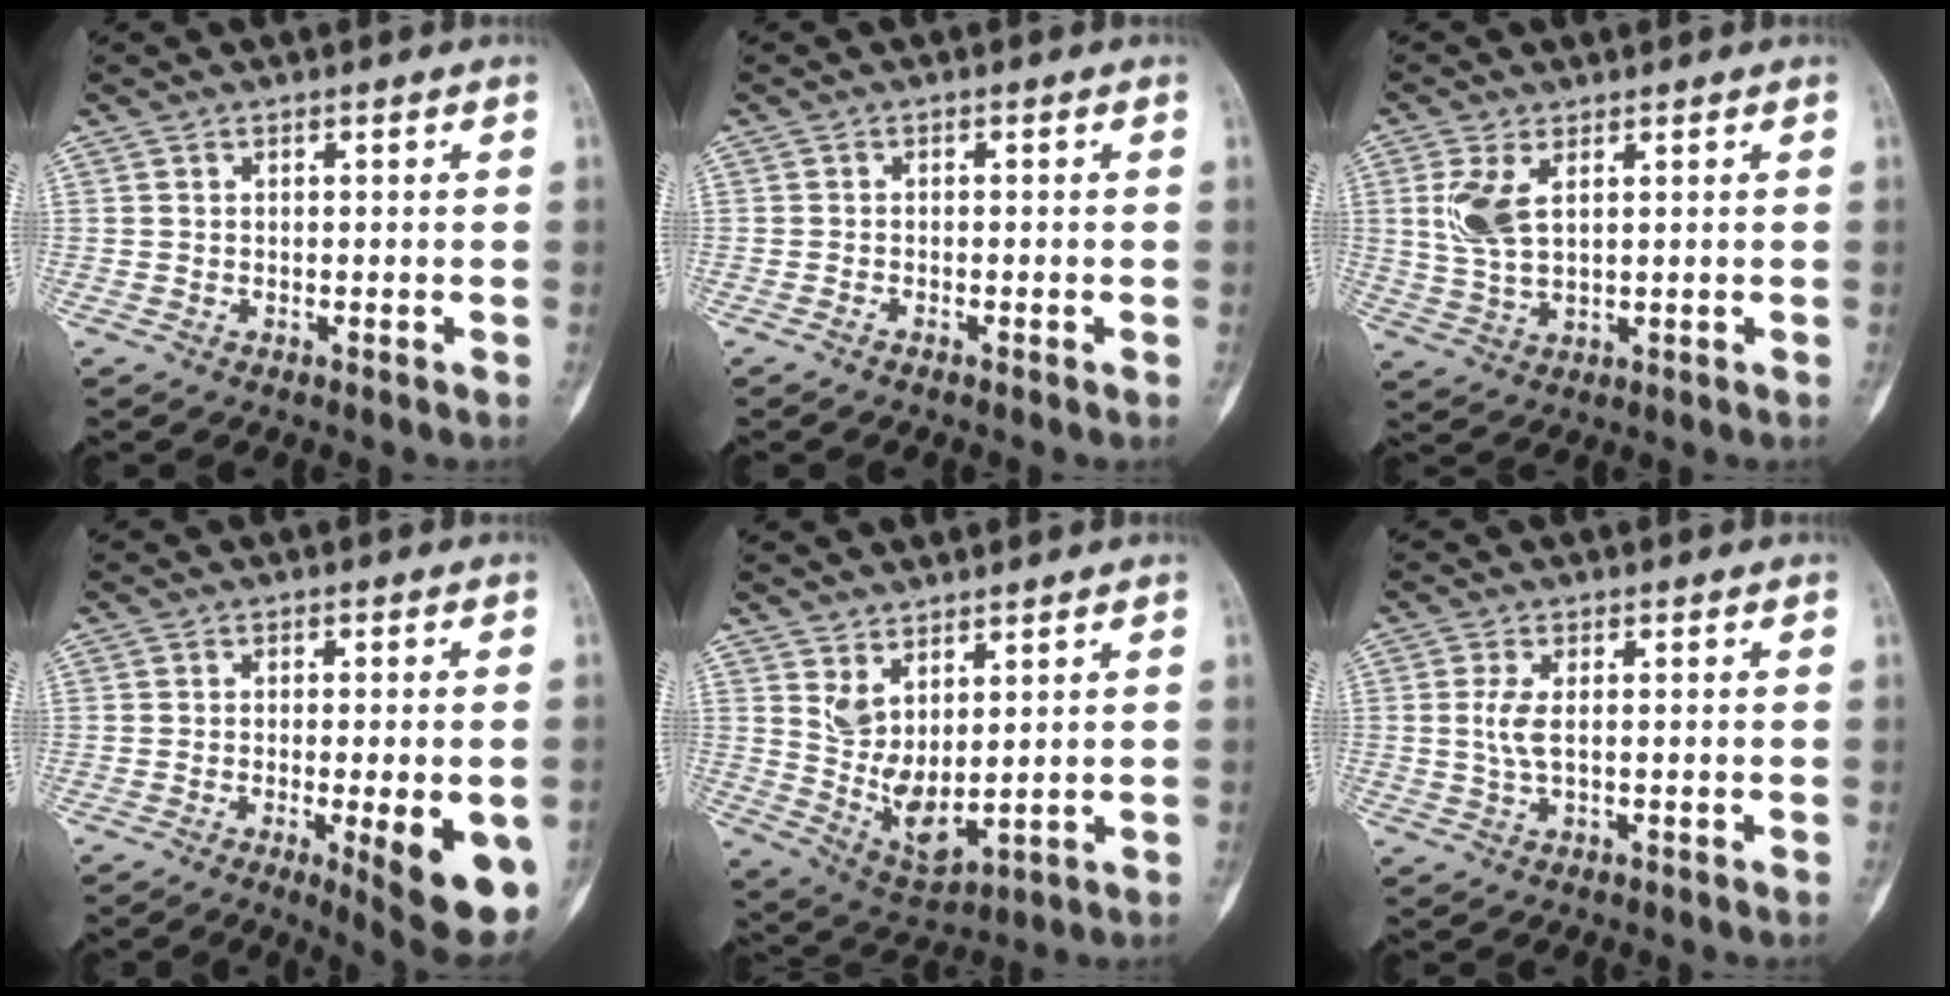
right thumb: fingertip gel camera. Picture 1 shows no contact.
{"total": 0.7, "force": [-0.5, 0.2, 0.3], "torque": [-0.006, 0.000, -0.012]}
{"total": 6.6, "force": [2.1, 3.1, 5.4], "torque": [-0.124, -0.008, 0.051]}
{"total": 12.2, "force": [-3.8, 3.0, 11.2], "torque": [-0.129, -0.012, -0.041]}
{"total": 7.8, "force": [3.4, 3.4, 6.1], "torque": [-0.108, -0.040, 0.084]}
{"total": 3.2, "force": [0.3, 1.1, 3.0], "torque": [-0.078, 0.000, 0.009]}